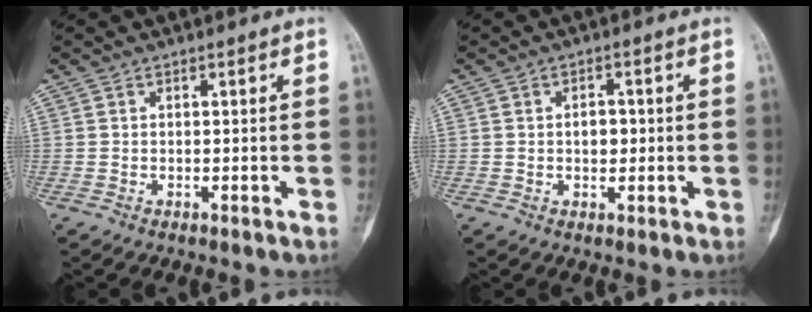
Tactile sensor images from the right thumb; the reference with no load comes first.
{"total": 3.2, "force": [0.0, 2.3, 2.3], "torque": [-0.015, 0.005, -0.002]}